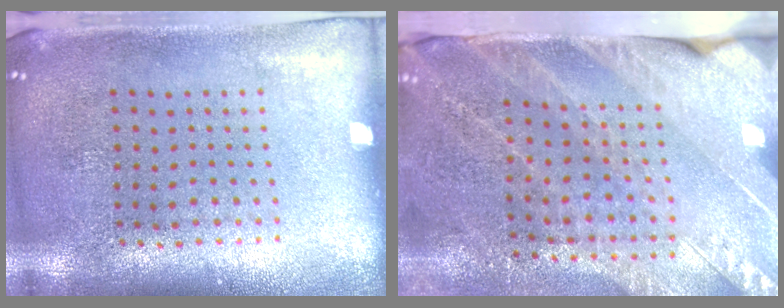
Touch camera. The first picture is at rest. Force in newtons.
{"total": 3.7, "press": 3.1, "slide": 1.9}